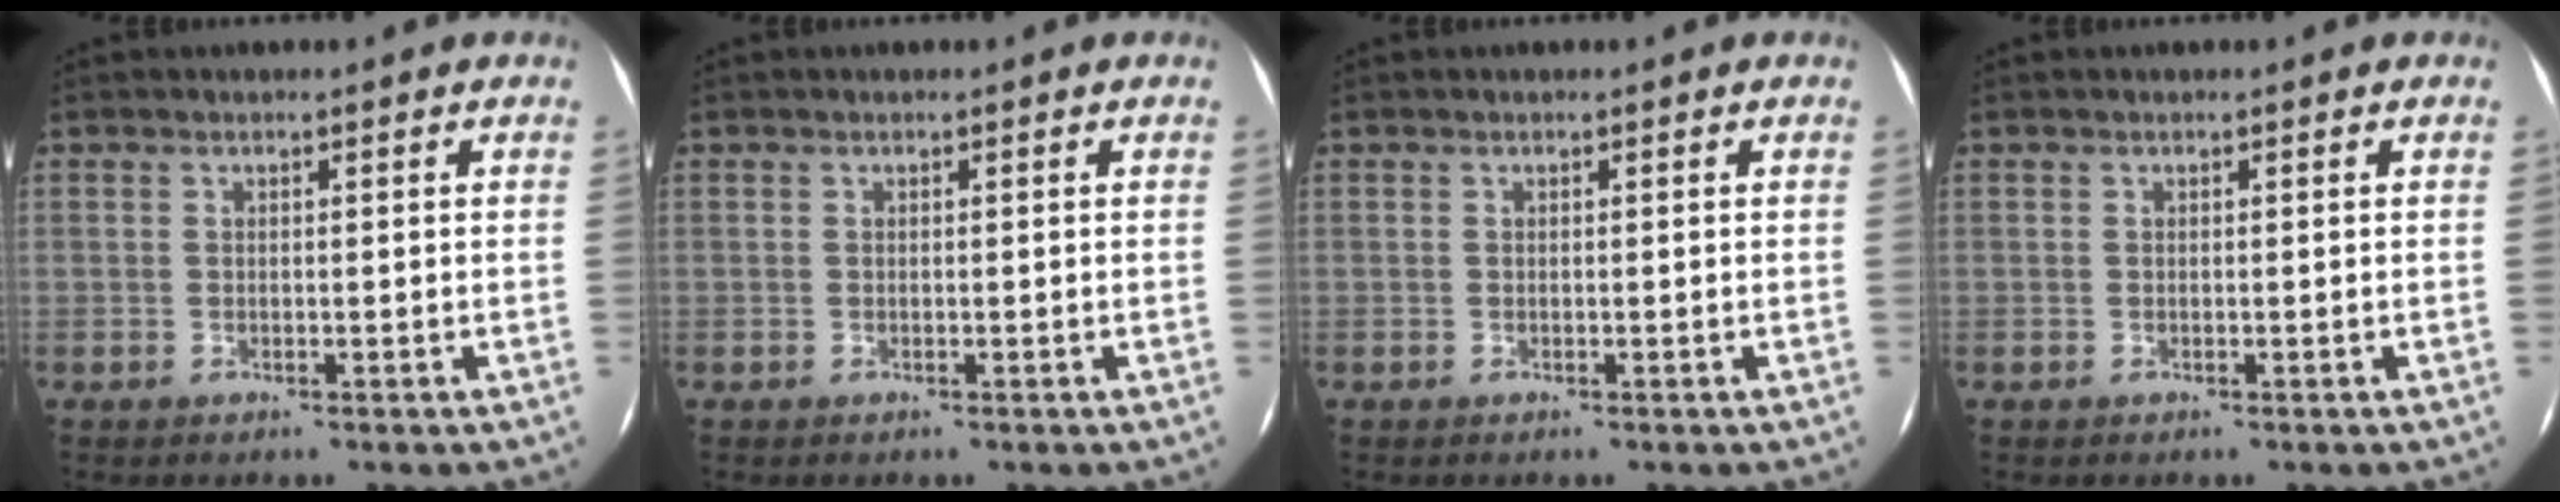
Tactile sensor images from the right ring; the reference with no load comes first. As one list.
[{"total": 0.0}, {"total": 0.0}, {"total": 0.0}]